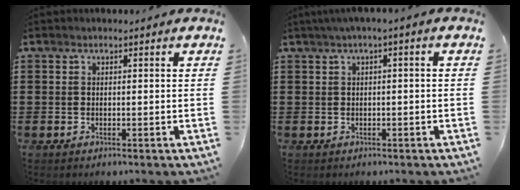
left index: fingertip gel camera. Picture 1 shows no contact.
{"total": 1.5, "force": [-0.5, 0.2, 1.4], "torque": [-0.021, -0.001, -0.011]}